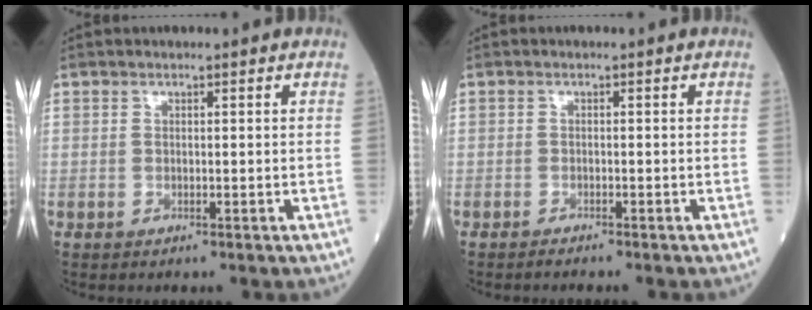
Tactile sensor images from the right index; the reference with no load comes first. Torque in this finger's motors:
{"motor_torque": [-0.02, -0.21, 0.06, 0.02]}